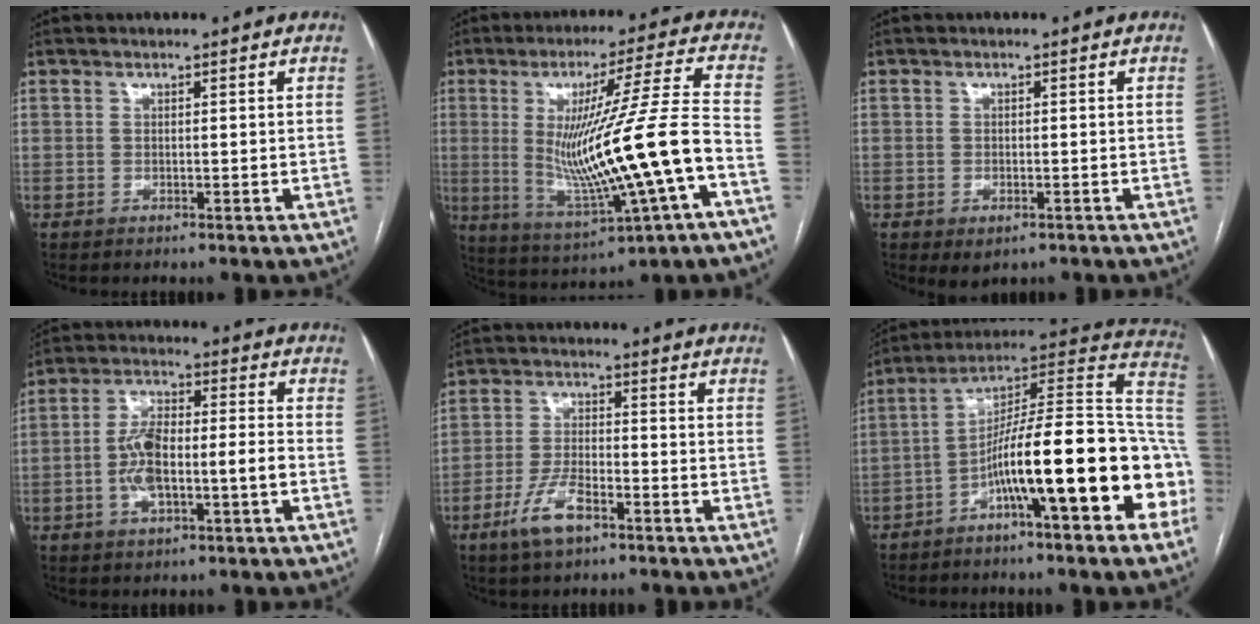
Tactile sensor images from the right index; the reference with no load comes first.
{"total": 18.8, "force": [-3.1, -0.7, 18.5], "torque": [-0.331, -0.009, -0.046]}
{"total": 2.5, "force": [-1.3, 1.5, 1.6], "torque": [-0.021, -0.003, -0.007]}
{"total": 9.6, "force": [-2.3, 3.0, 8.9], "torque": [-0.175, 0.022, -0.039]}
{"total": 7.2, "force": [-4.2, 2.6, 5.3], "torque": [-0.112, -0.001, -0.077]}
{"total": 21.0, "force": [-6.5, 1.8, 19.9], "torque": [-0.244, 0.042, -0.102]}